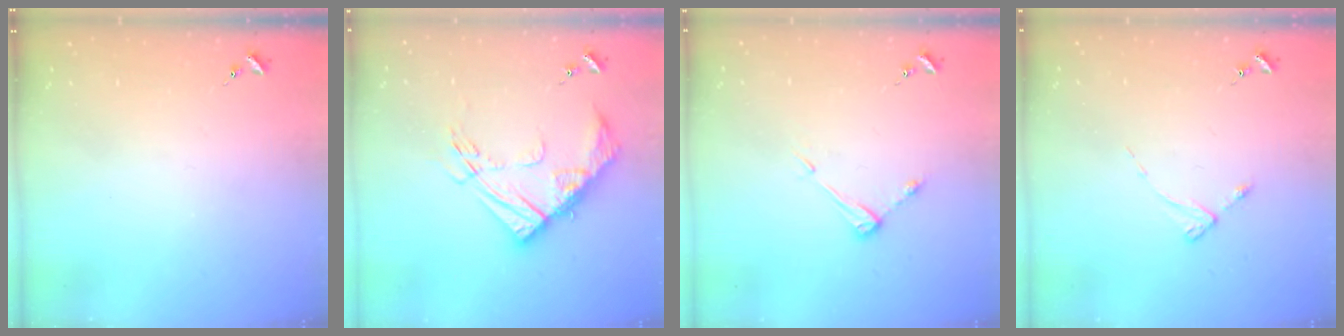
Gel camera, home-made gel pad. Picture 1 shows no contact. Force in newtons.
{"total": 17.2, "press": 17.1, "slide": 1.6}
{"total": 5.2, "press": 5.1, "slide": 0.3}
{"total": 2.8, "press": 2.8, "slide": 0.3}